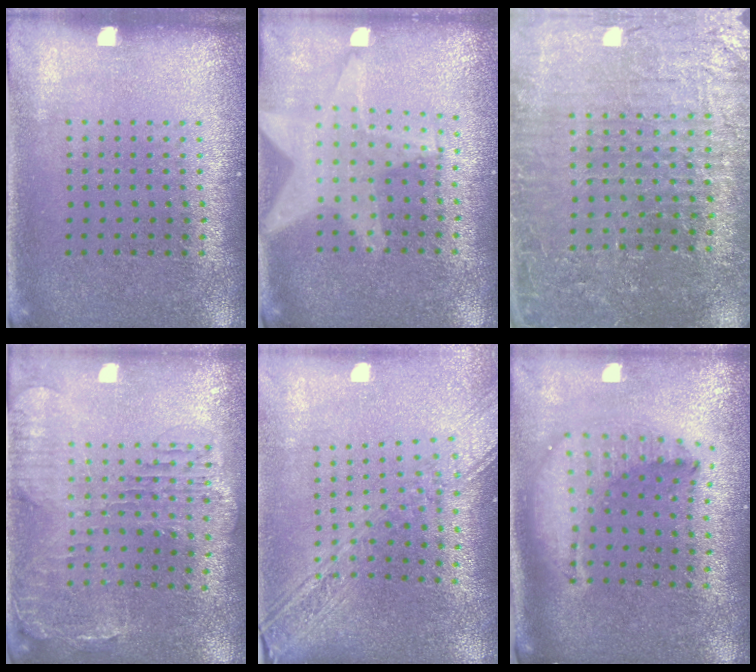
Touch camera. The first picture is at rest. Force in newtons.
{"total": 1.3, "press": 1.3, "slide": 0.5}
{"total": 4.5, "press": 4.3, "slide": 1.4}
{"total": 1.5, "press": 1.4, "slide": 0.4}
{"total": 2.8, "press": 2.2, "slide": 1.7}
{"total": 2.1, "press": 1.6, "slide": 1.3}